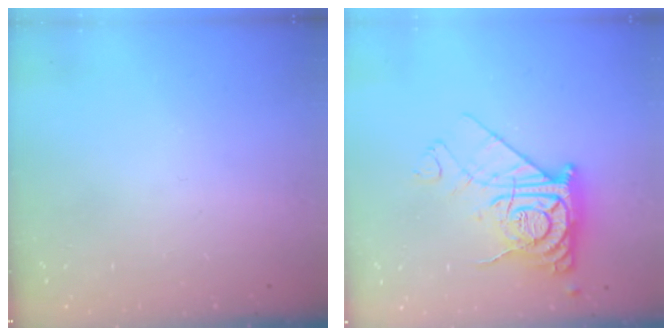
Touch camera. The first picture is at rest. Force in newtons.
{"total": 13.8, "press": 13.7, "slide": 1.3}